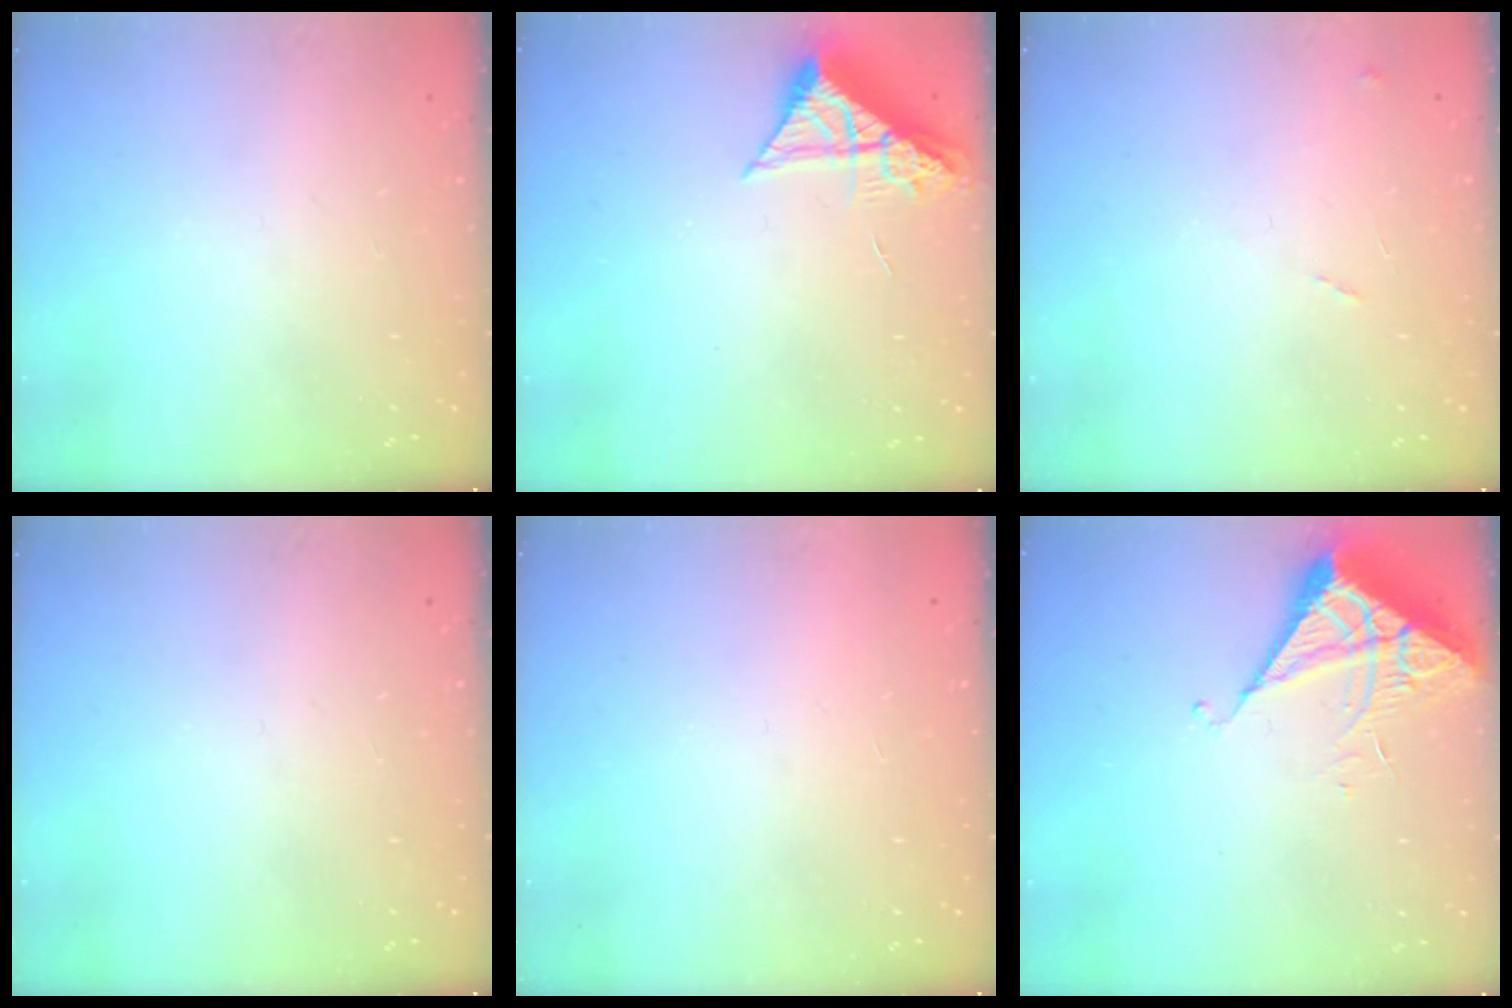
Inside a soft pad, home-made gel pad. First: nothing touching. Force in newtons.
{"total": 8.4, "press": 8.4, "slide": 0.8}
{"total": 6.8, "press": 6.8, "slide": 0.6}
{"total": 0.0}
{"total": 1.5, "press": 1.5, "slide": 0.1}
{"total": 6.3, "press": 6.3, "slide": 0.2}